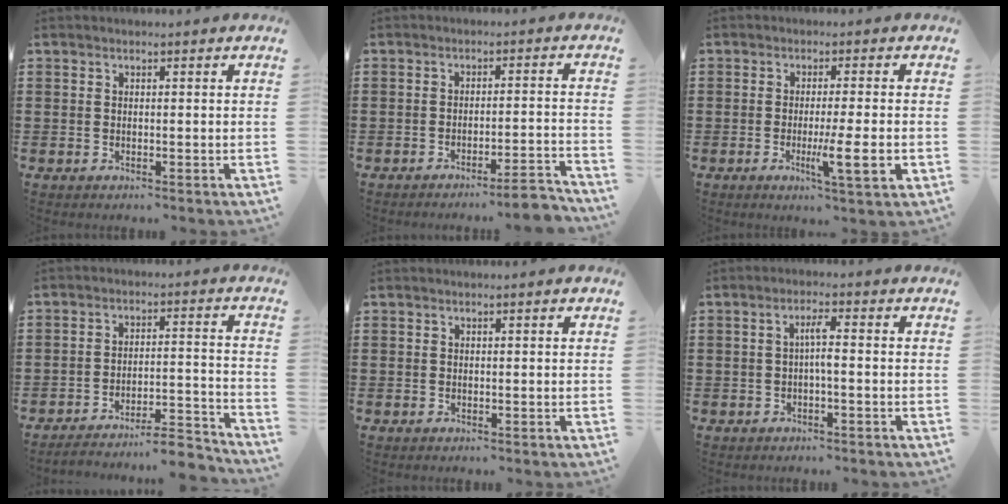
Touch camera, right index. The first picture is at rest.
{"total": 4.2, "force": [-3.7, -0.3, 2.1], "torque": [-0.034, -0.012, -0.069]}
{"total": 7.0, "force": [-1.8, 0.3, 6.7], "torque": [-0.115, -0.018, -0.029]}
{"total": 6.0, "force": [-5.7, 0.5, 1.8], "torque": [-0.027, 0.001, -0.109]}
{"total": 0.0}
{"total": 2.7, "force": [-0.5, 0.4, 2.7], "torque": [-0.050, 0.003, -0.011]}